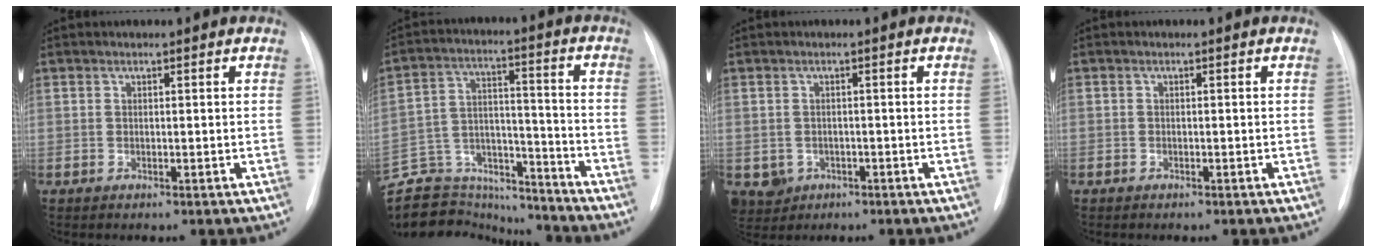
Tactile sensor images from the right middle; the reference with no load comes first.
{"total": 19.5, "force": [-17.7, 7.5, 3.3], "torque": [-0.093, 0.057, -0.268]}
{"total": 4.5, "force": [-1.8, 3.9, 1.0], "torque": [-0.020, 0.004, -0.021]}
{"total": 0.6, "force": [-0.4, 0.5, 0.0], "torque": [-0.005, 0.003, -0.006]}